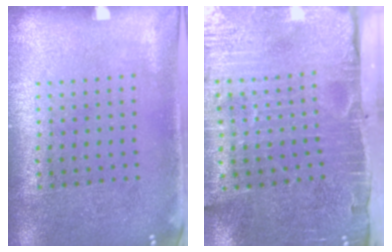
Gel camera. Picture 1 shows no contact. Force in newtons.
{"total": 4.7, "press": 3.9, "slide": 2.6}